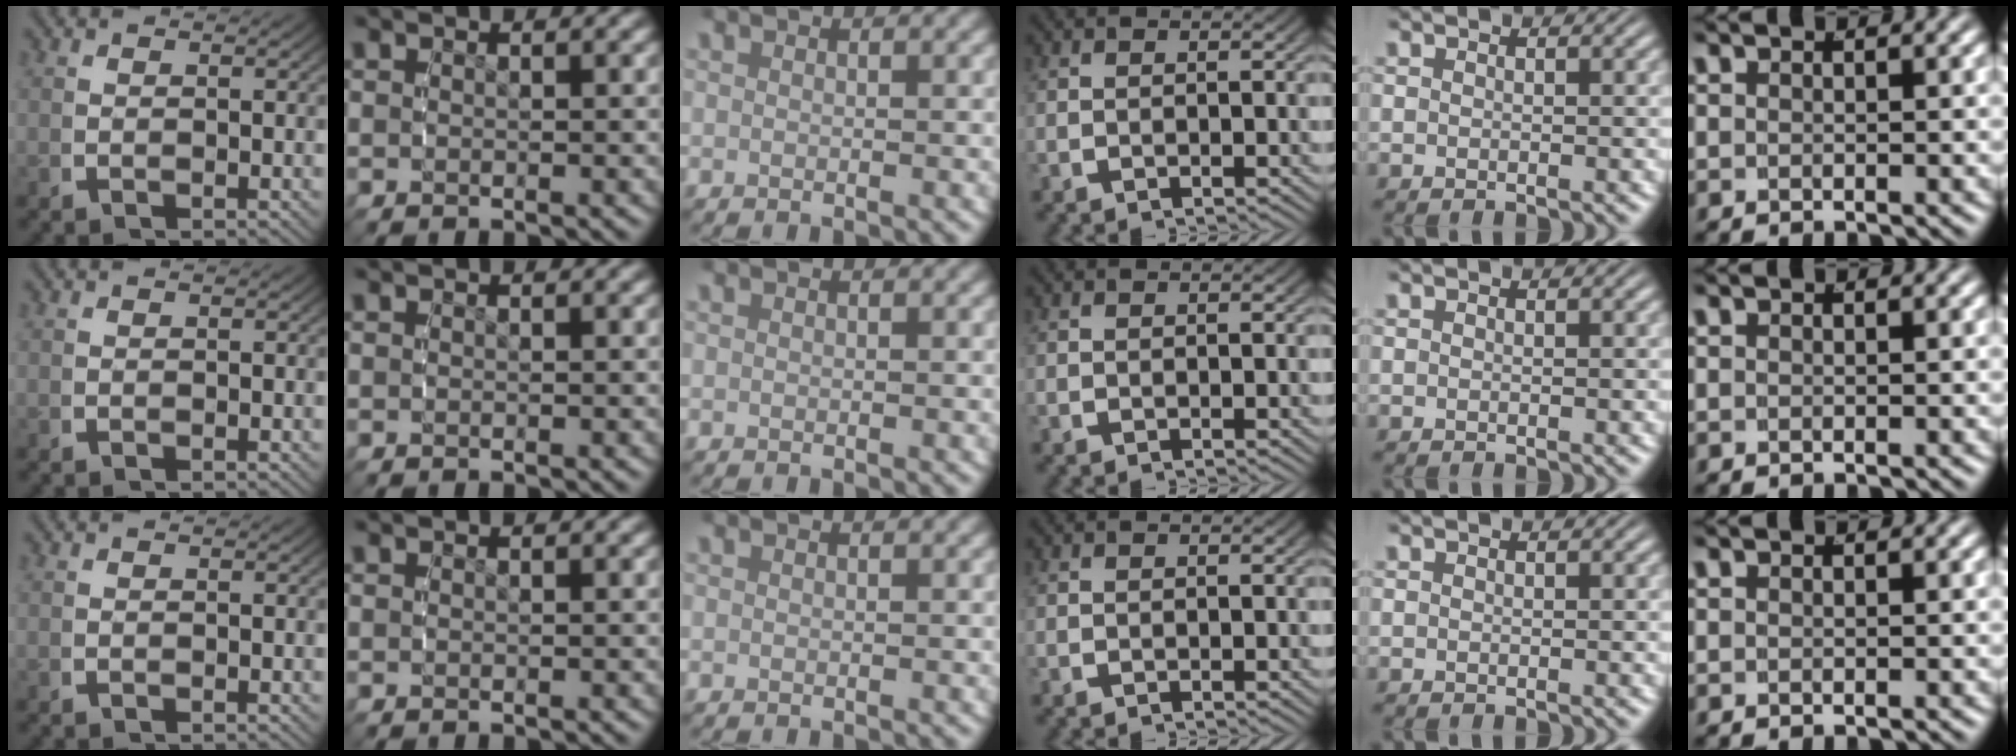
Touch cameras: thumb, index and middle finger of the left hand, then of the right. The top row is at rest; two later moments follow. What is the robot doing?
{"motion": "reach", "object": "measuring cup"}